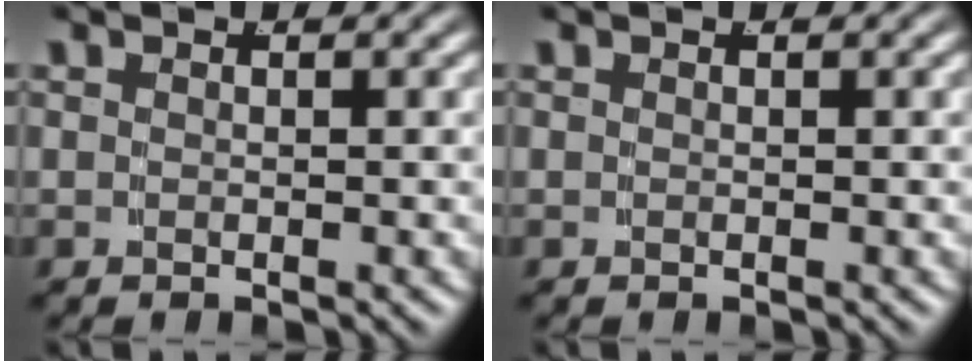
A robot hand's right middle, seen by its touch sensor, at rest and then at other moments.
{"total": 0.0}